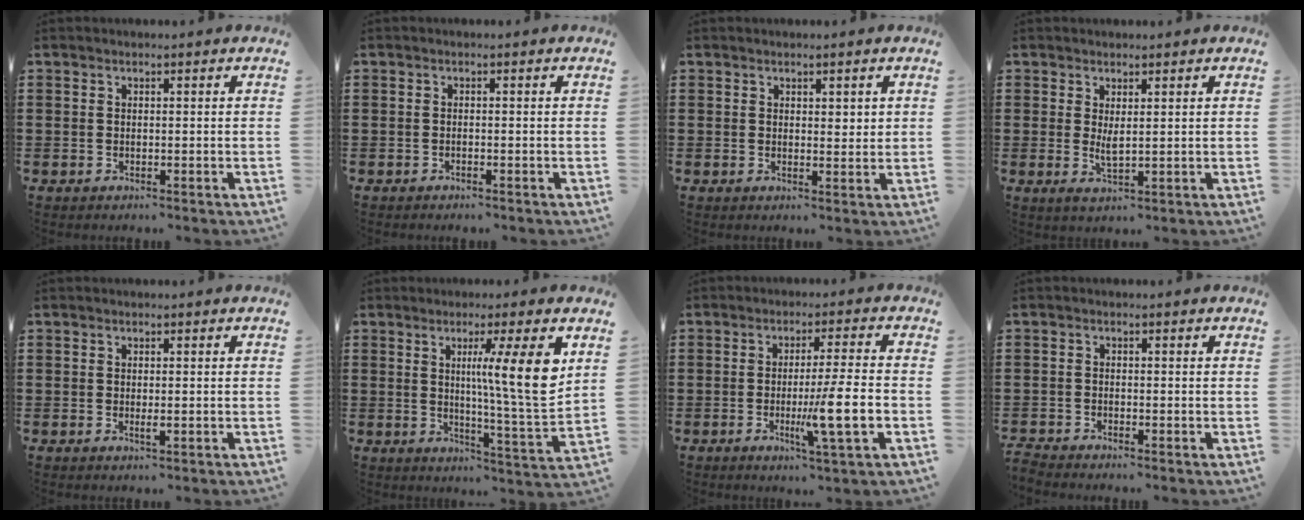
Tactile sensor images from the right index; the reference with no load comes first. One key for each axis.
{"total": 0.6, "fx": -0.6, "fy": 0.1, "fz": 0.1, "tx": -0.004, "ty": -0.002, "tz": -0.011}
{"total": 1.5, "fx": 1.0, "fy": 0.9, "fz": 0.8, "tx": 0.000, "ty": 0.000, "tz": 0.014}
{"total": 2.4, "fx": 0.7, "fy": 0.5, "fz": 2.3, "tx": -0.037, "ty": -0.008, "tz": 0.011}
{"total": 1.1, "fx": -0.2, "fy": 0.2, "fz": 1.0, "tx": -0.019, "ty": -0.004, "tz": -0.002}
{"total": 11.2, "fx": 3.7, "fy": 0.2, "fz": 10.5, "tx": -0.163, "ty": -0.016, "tz": 0.047}
{"total": 8.4, "fx": -2.3, "fy": -0.2, "fz": 8.1, "tx": -0.139, "ty": -0.015, "tz": -0.042}
{"total": 1.6, "fx": -1.6, "fy": -0.1, "fz": -0.1, "tx": 0.000, "ty": 0.001, "tz": -0.033}